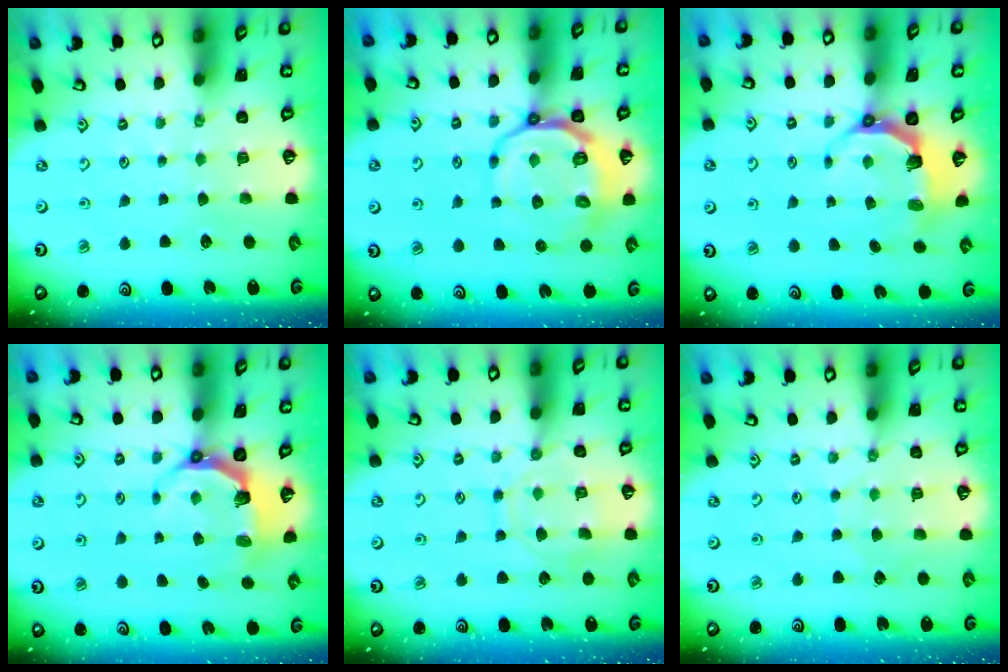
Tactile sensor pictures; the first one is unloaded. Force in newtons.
{"total": 13.7, "press": 13.4, "slide": 3.2}
{"total": 5.5, "press": 3.9, "slide": 3.8}
{"total": 5.5, "press": 3.9, "slide": 3.8}
{"total": 11.3, "press": 11.3, "slide": 0.8}
{"total": 4.7, "press": 4.7, "slide": 0.5}